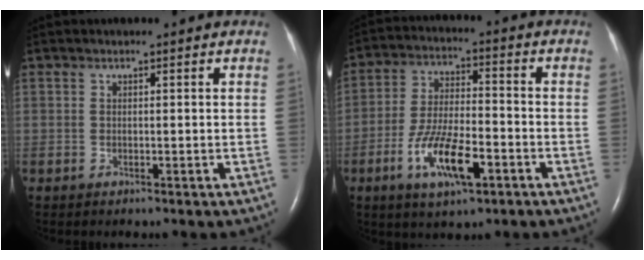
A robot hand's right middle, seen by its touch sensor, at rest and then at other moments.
{"total": 10.7, "force": [-4.8, 3.1, 9.1], "torque": [-0.186, -0.005, -0.082]}